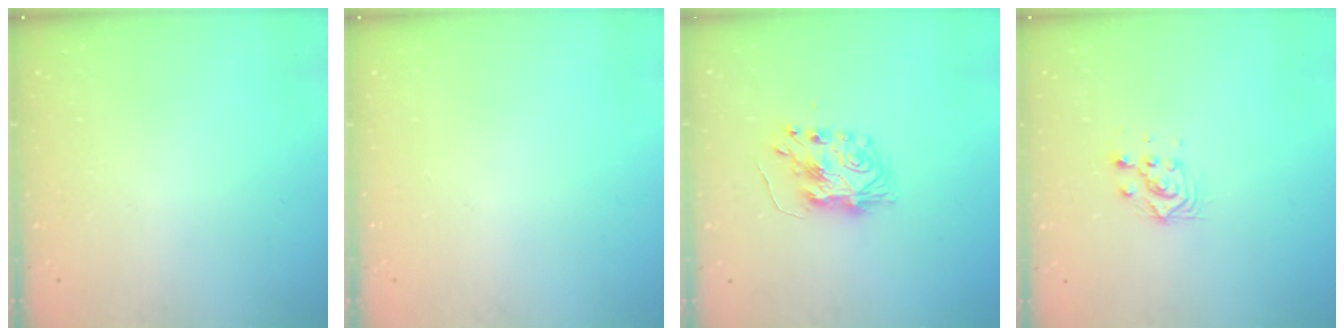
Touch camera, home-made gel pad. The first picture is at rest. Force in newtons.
{"total": 0.0}
{"total": 8.1, "press": 8.1, "slide": 0.5}
{"total": 4.8, "press": 4.8, "slide": 0.1}